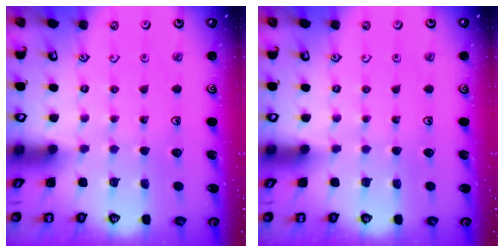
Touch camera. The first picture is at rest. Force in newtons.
{"total": 0.0}